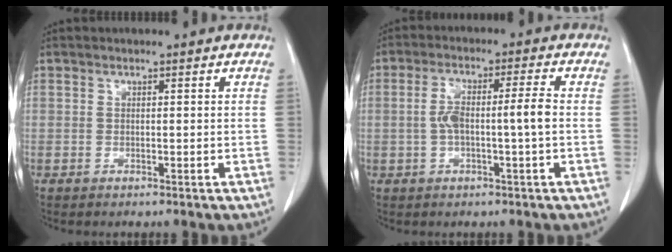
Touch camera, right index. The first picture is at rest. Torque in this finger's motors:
{"motor_torque": [0.89, -0.20, 0.52, 0.13]}